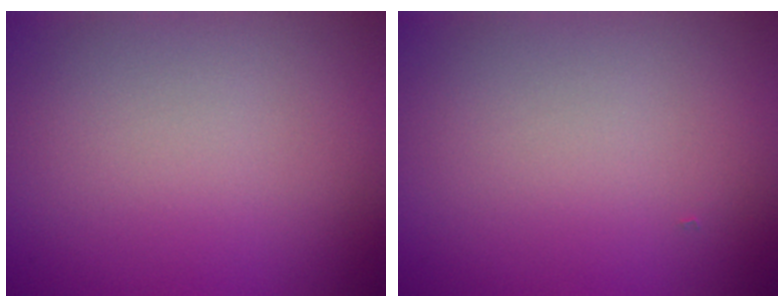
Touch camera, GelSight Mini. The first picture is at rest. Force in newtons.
{"total": 0.0}